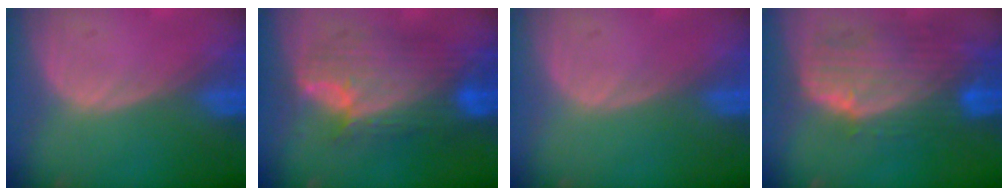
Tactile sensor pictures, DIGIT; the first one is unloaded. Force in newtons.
{"total": 9.8, "press": 9.8, "slide": 0.6}
{"total": 0.0}
{"total": 10.3, "press": 9.0, "slide": 5.1}